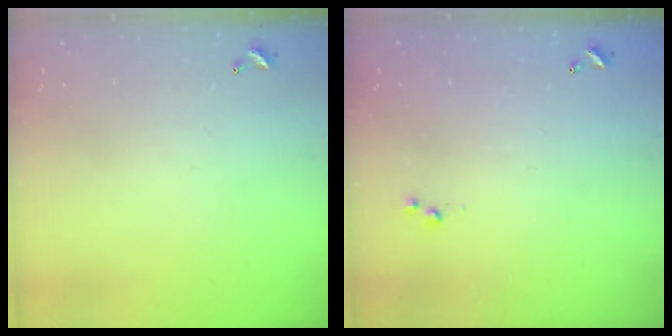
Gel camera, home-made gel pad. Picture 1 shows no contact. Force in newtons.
{"total": 3.0, "press": 3.0, "slide": 0.4}